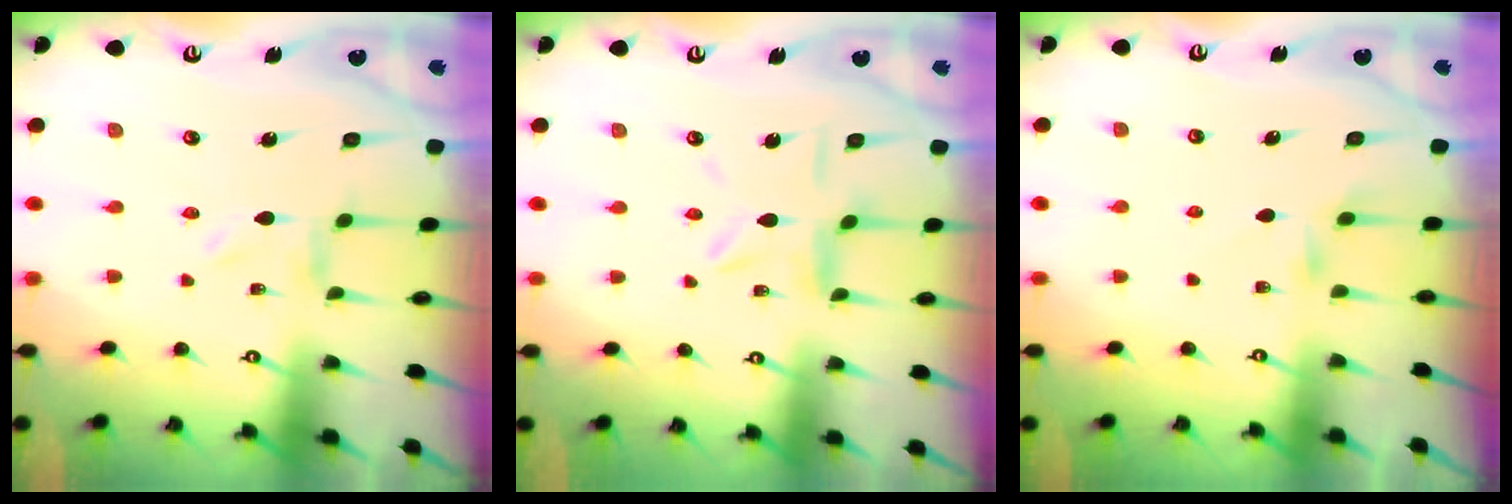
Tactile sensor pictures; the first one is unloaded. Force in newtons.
{"total": 7.2, "press": 7.2, "slide": 0.7}
{"total": 2.9, "press": 2.9, "slide": 0.4}